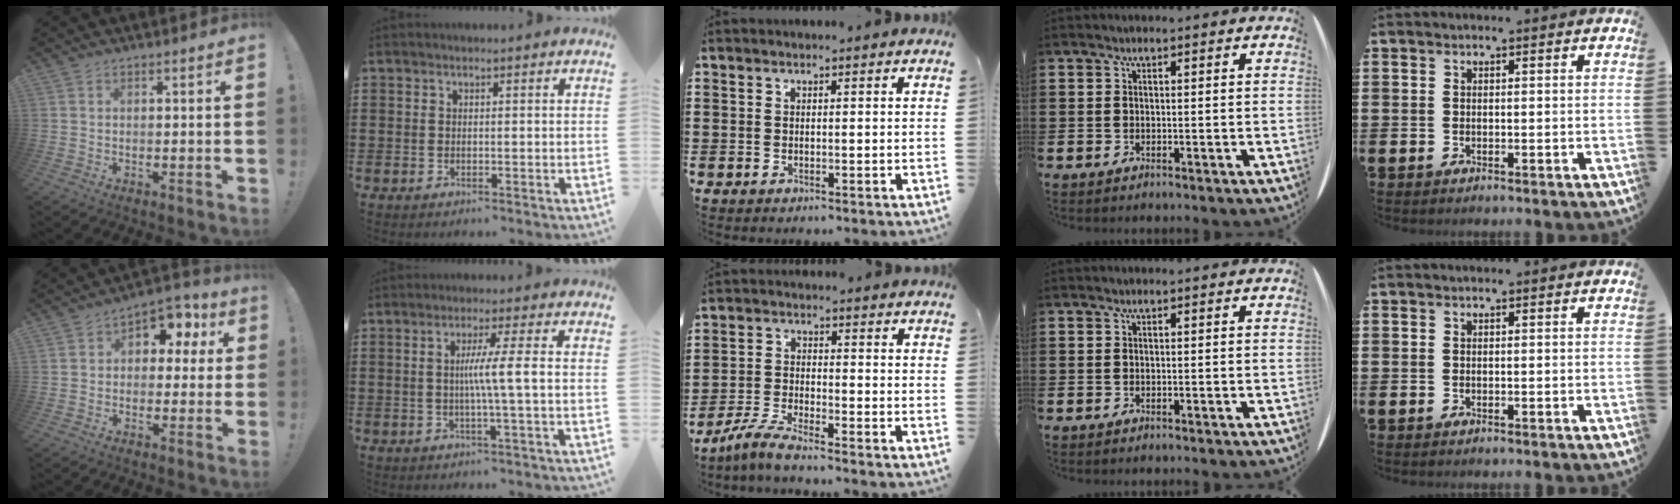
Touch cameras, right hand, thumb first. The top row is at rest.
{"thumb": {"total": 7.6, "force": [2.6, 6.0, 3.9], "torque": [-0.042, -0.015, 0.049]}, "index": {"total": 5.2, "force": [-0.2, -0.8, 5.2], "torque": [-0.094, -0.010, -0.009]}, "middle": {"total": 5.2, "force": [-4.8, 0.2, 2.1], "torque": [-0.057, -0.007, -0.098]}}